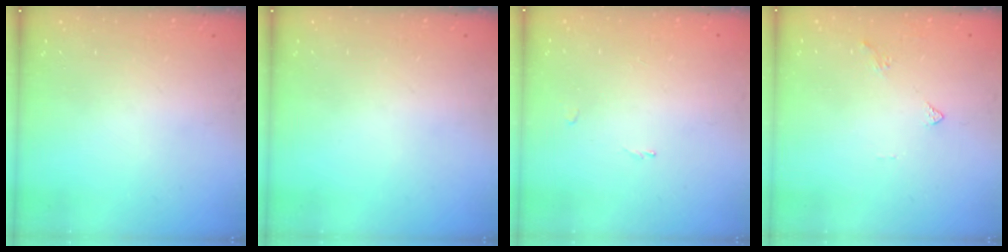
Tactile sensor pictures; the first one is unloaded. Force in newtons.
{"total": 0.0}
{"total": 0.7, "press": 0.5, "slide": 0.4}
{"total": 2.0, "press": 1.9, "slide": 0.6}